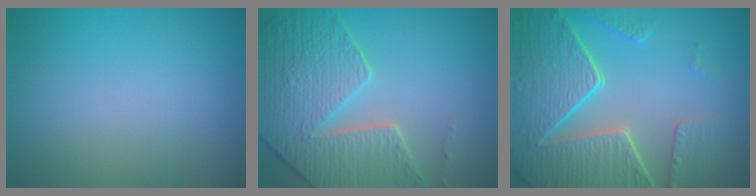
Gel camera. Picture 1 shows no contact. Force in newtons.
{"total": 8.6, "press": 6.2, "slide": 5.9}
{"total": 8.5, "press": 6.2, "slide": 5.8}